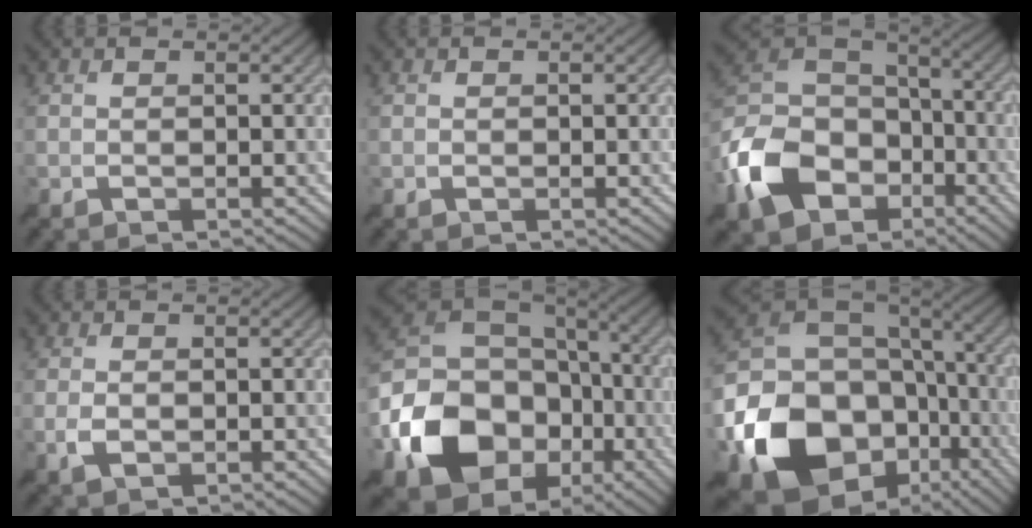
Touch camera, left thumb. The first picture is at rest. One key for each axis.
{"total": 0.0}
{"total": 15.4, "fx": -7.1, "fy": 10.7, "fz": 8.5, "tx": -0.217, "ty": -0.032, "tz": -0.145}
{"total": 2.4, "fx": -0.6, "fy": 1.2, "fz": 2.0, "tx": -0.043, "ty": -0.003, "tz": -0.010}
{"total": 18.3, "fx": -6.9, "fy": 13.8, "fz": 9.9, "tx": -0.243, "ty": -0.047, "tz": -0.119}
{"total": 20.7, "fx": -7.5, "fy": 15.7, "fz": 11.3, "tx": -0.282, "ty": -0.057, "tz": -0.120}